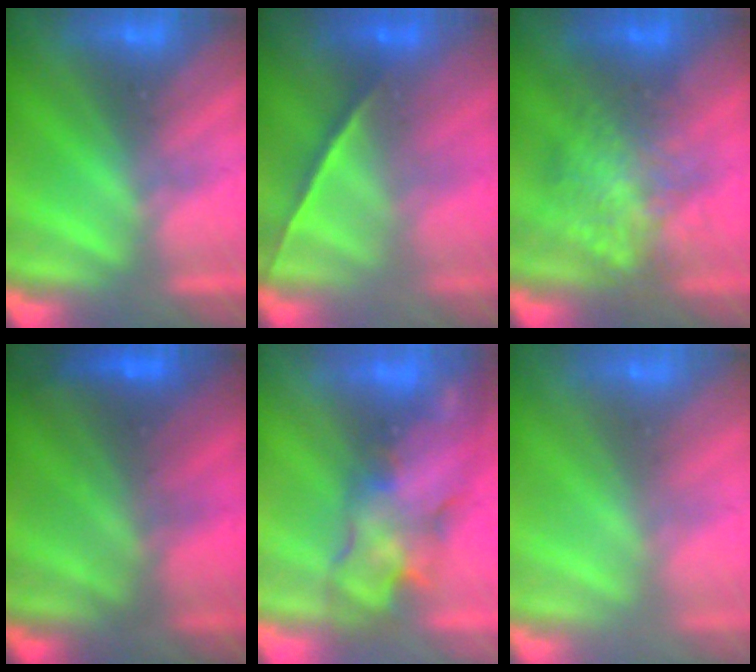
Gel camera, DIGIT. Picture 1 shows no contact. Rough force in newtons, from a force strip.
{"total": 1.1}
{"total": 2.3}
{"total": 6.3}
{"total": 3.5}
{"total": 8.5}